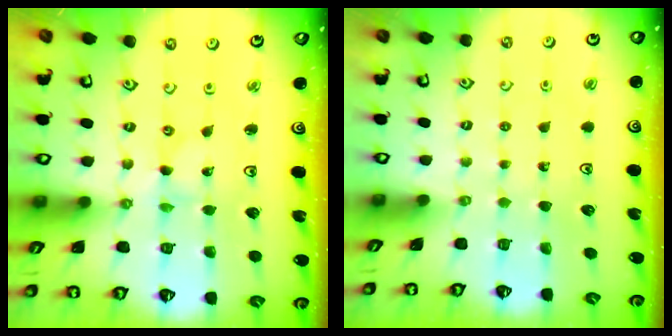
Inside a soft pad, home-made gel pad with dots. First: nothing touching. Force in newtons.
{"total": 0.0}